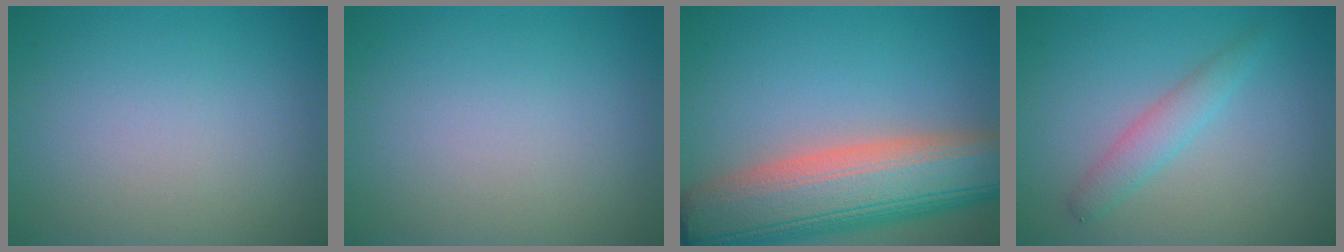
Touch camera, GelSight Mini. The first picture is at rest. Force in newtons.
{"total": 0.0}
{"total": 12.0, "press": 11.9, "slide": 1.0}
{"total": 2.3, "press": 2.3, "slide": 0.1}